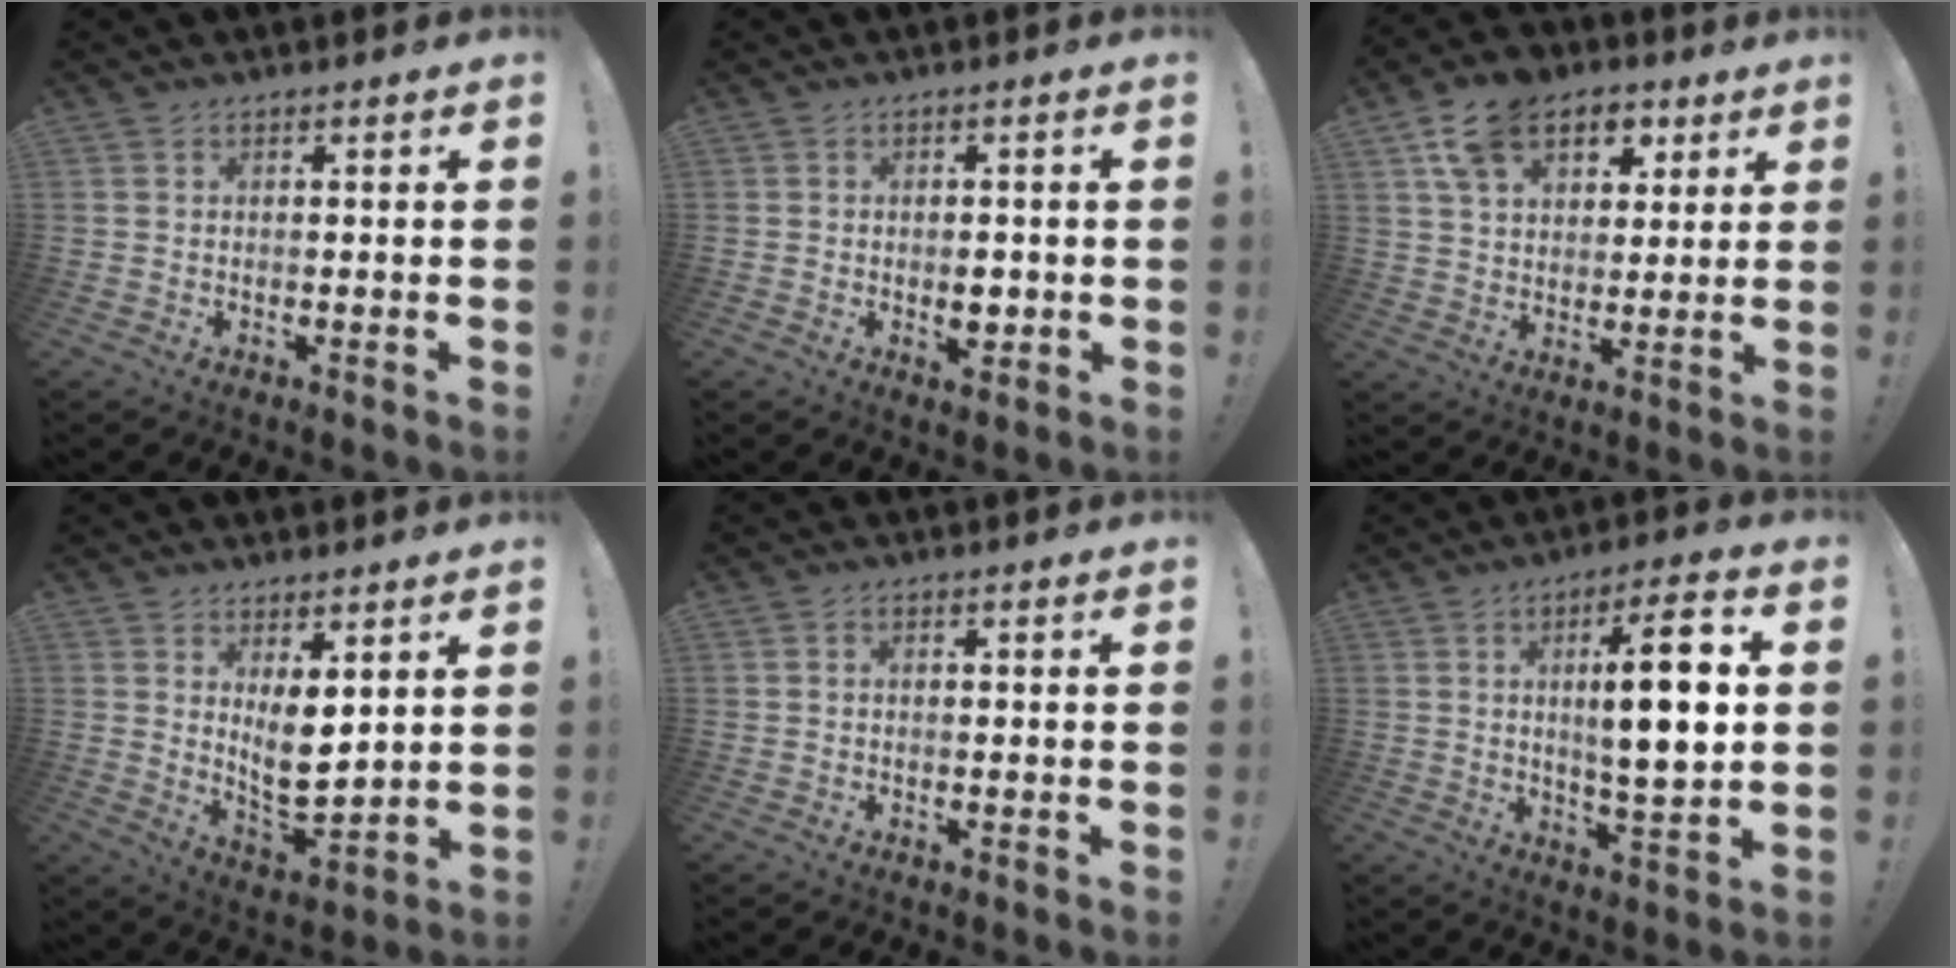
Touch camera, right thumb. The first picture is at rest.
{"total": 3.4, "force": [-0.5, 2.5, 2.2], "torque": [-0.013, -0.003, -0.011]}
{"total": 14.5, "force": [7.3, 10.1, 7.4], "torque": [-0.121, -0.024, 0.139]}
{"total": 8.7, "force": [3.7, 4.1, 6.7], "torque": [-0.093, -0.041, 0.072]}
{"total": 0.6, "force": [-0.2, 0.4, 0.4], "torque": [-0.011, 0.003, -0.003]}
{"total": 14.5, "force": [2.3, 3.2, 13.9], "torque": [-0.206, -0.004, 0.024]}